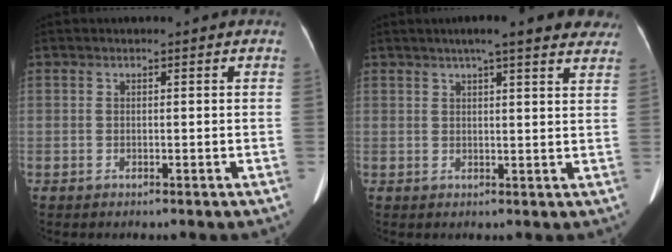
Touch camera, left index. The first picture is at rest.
{"total": 12.0, "force": [9.6, 1.7, 6.9], "torque": [-0.083, 0.022, 0.109]}